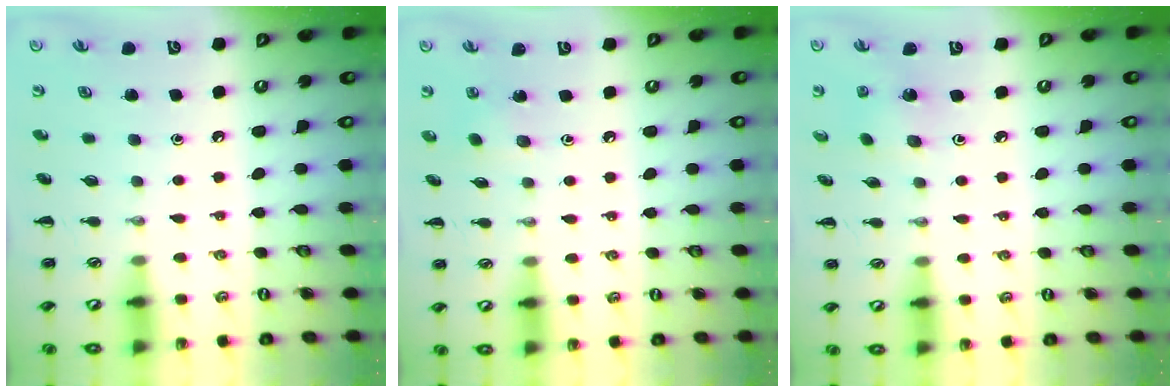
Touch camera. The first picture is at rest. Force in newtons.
{"total": 2.5, "press": 2.4, "slide": 0.8}
{"total": 1.8, "press": 1.7, "slide": 0.8}